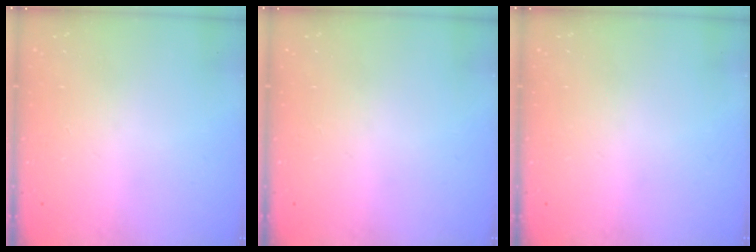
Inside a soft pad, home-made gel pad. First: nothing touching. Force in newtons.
{"total": 0.0}
{"total": 0.0}